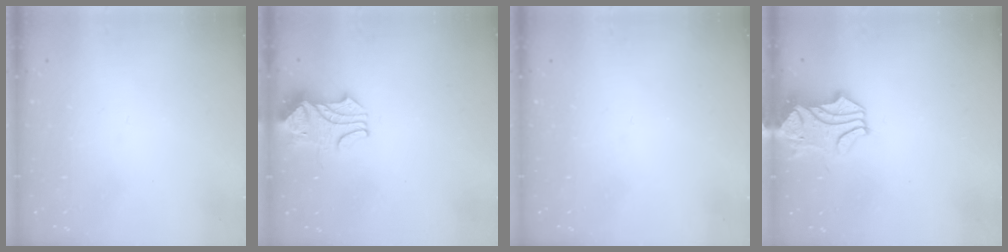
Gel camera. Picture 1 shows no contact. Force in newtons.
{"total": 2.0, "press": 1.9, "slide": 0.8}
{"total": 0.0}
{"total": 2.0, "press": 1.5, "slide": 1.4}